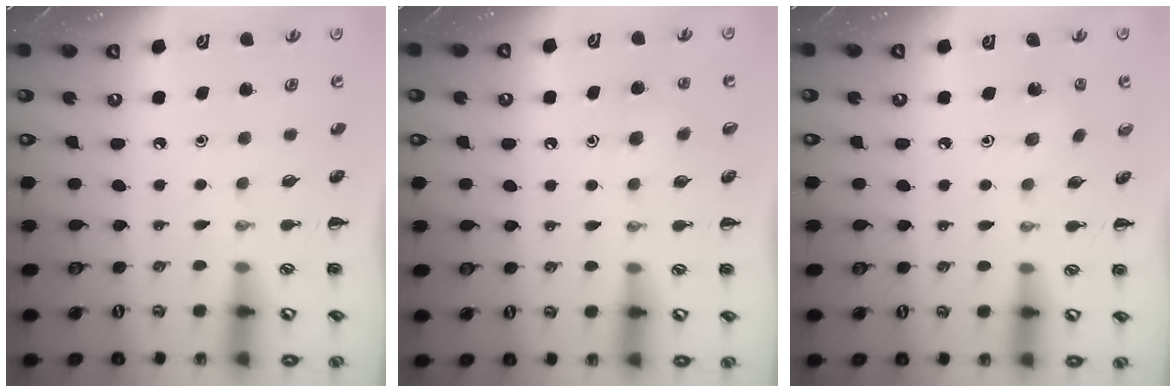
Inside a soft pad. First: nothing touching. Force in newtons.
{"total": 7.4, "press": 7.2, "slide": 1.9}
{"total": 1.8, "press": 1.7, "slide": 0.6}